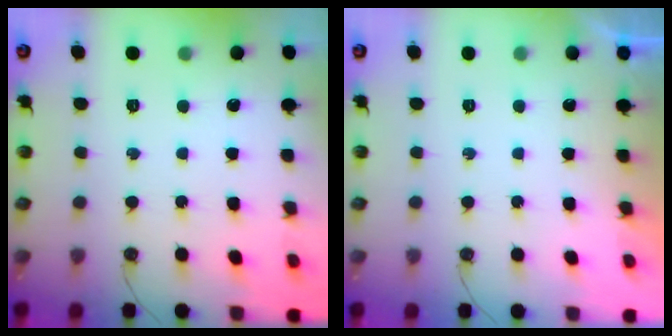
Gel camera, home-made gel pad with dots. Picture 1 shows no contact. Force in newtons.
{"total": 0.0}